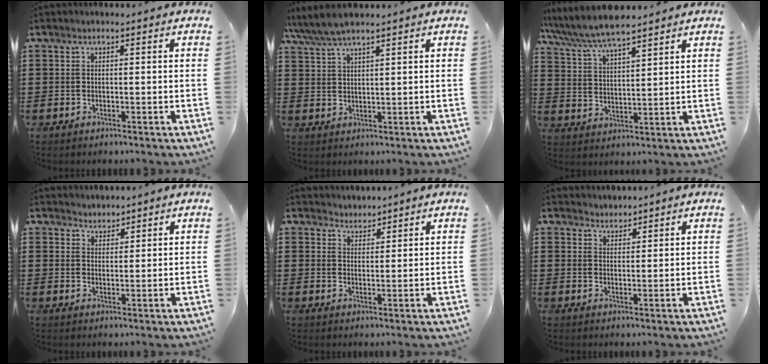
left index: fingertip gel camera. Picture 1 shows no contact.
{"total": 4.6, "force": [3.9, 0.6, 2.5], "torque": [-0.060, -0.004, 0.070]}
{"total": 6.5, "force": [5.9, 0.6, 2.4], "torque": [-0.069, -0.022, 0.105]}
{"total": 2.1, "force": [1.9, 0.7, -0.5], "torque": [0.003, 0.003, 0.036]}
{"total": 2.3, "force": [2.2, 0.6, -0.6], "torque": [0.004, 0.001, 0.042]}
{"total": 1.9, "force": [1.7, 0.5, -0.5], "torque": [0.004, 0.003, 0.035]}